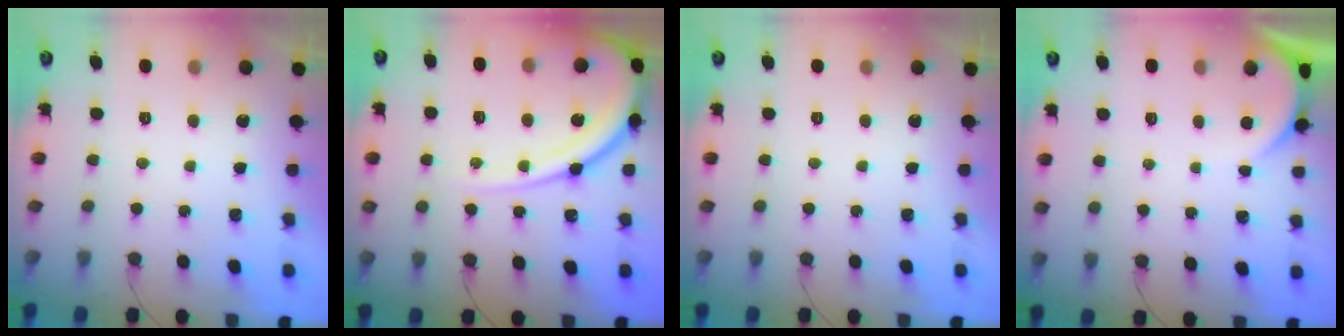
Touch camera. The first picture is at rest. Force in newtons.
{"total": 14.0, "press": 13.9, "slide": 1.6}
{"total": 0.0}
{"total": 1.6, "press": 1.6, "slide": 0.2}